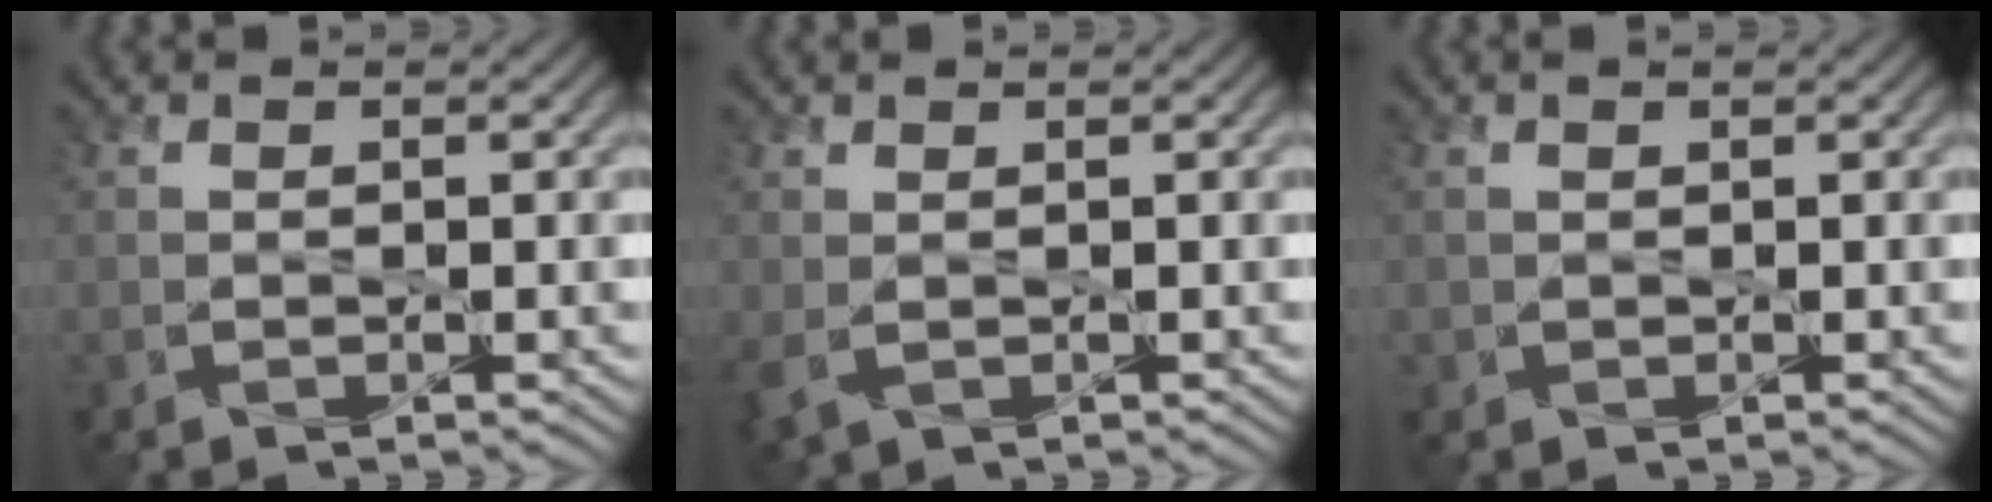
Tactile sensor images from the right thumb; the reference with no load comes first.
{"total": 2.5, "force": [0.2, 1.9, 1.7], "torque": [-0.055, -0.008, 0.003]}
{"total": 0.7, "force": [0.4, 0.5, 0.2], "torque": [-0.008, -0.002, 0.009]}